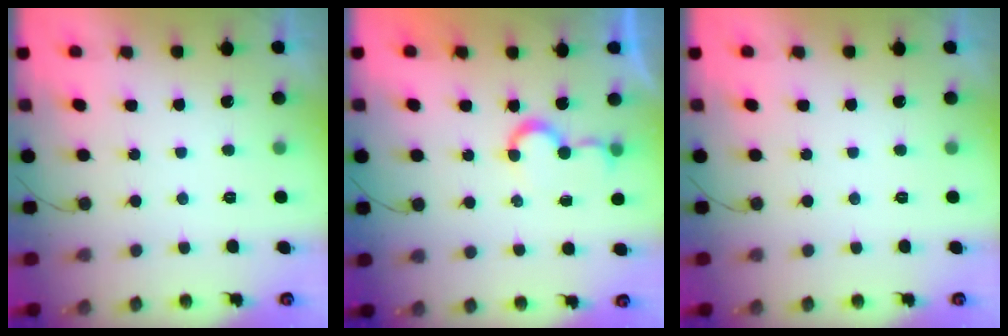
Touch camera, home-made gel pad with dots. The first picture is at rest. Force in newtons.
{"total": 5.8, "press": 5.8, "slide": 0.5}
{"total": 0.0}